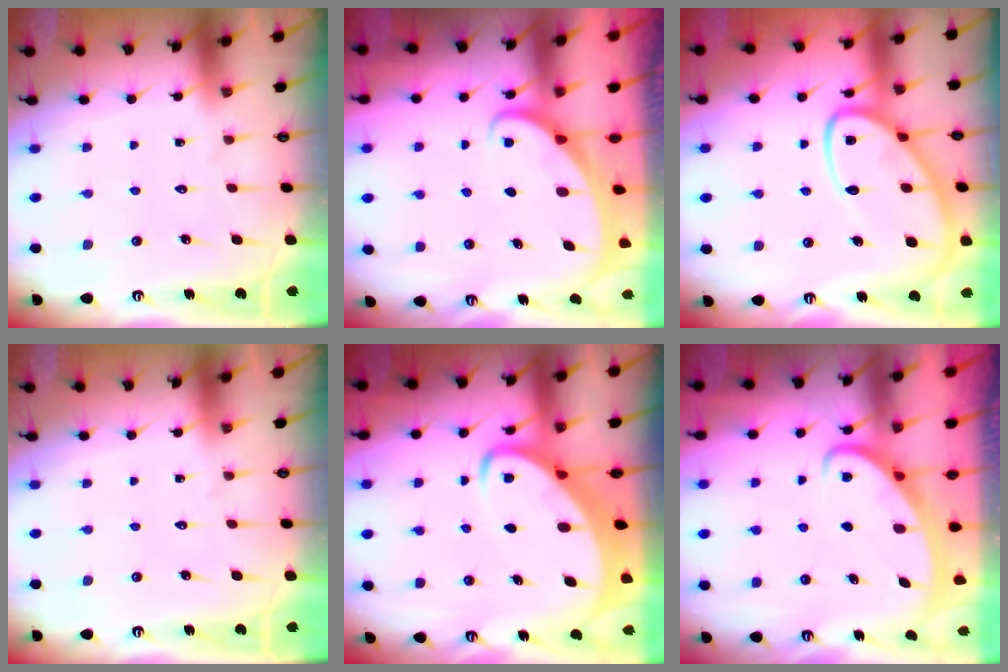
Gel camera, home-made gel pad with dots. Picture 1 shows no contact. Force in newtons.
{"total": 1.8, "press": 1.8, "slide": 0.1}
{"total": 13.7, "press": 13.6, "slide": 1.4}
{"total": 0.0}
{"total": 4.5, "press": 4.4, "slide": 0.6}
{"total": 2.6, "press": 2.5, "slide": 0.3}